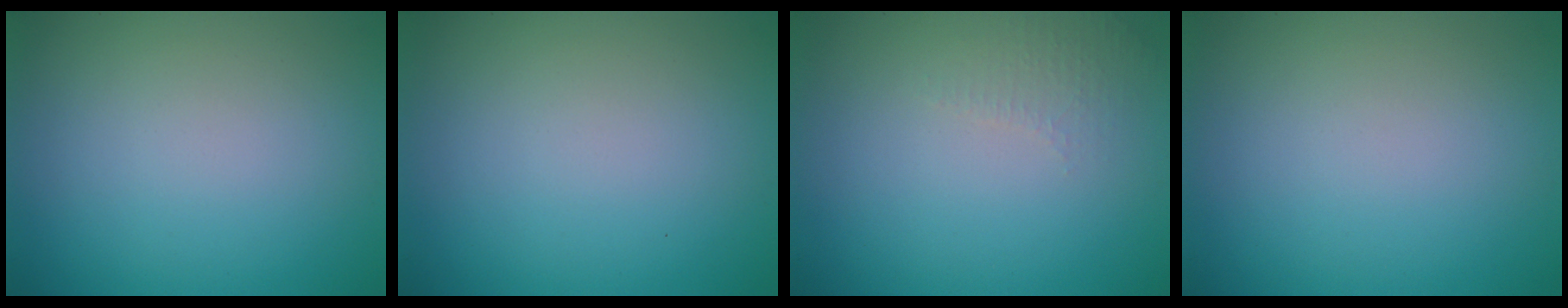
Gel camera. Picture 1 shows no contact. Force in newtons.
{"total": 0.0}
{"total": 1.4, "press": 1.3, "slide": 0.4}
{"total": 0.0}